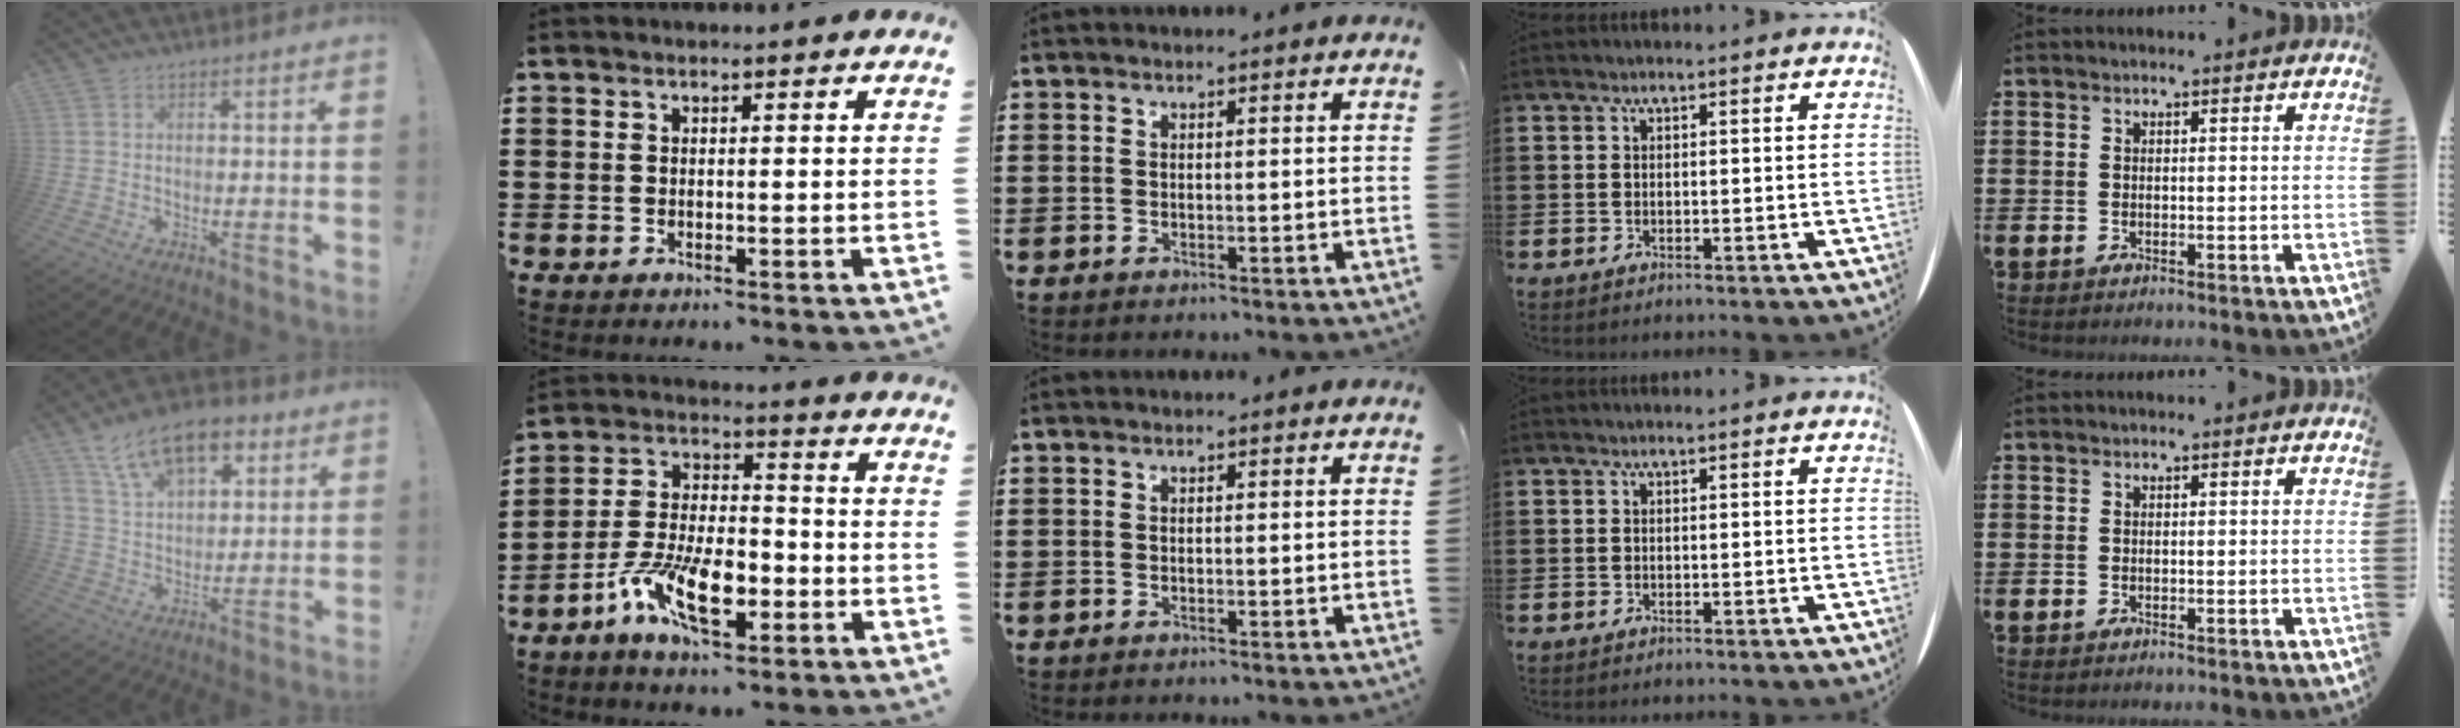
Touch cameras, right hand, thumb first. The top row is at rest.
{"thumb": {"total": 16.1, "force": [8.9, 8.9, 9.9], "torque": [-0.164, -0.038, 0.163]}, "index": {"total": 10.9, "force": [-5.3, 4.8, 8.3], "torque": [-0.179, 0.005, -0.098]}}